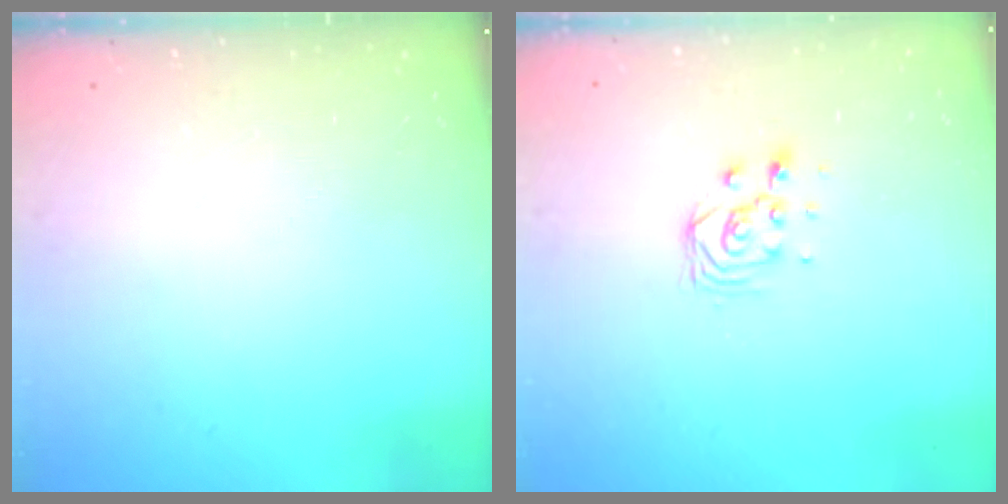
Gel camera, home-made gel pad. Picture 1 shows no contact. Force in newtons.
{"total": 4.7, "press": 4.6, "slide": 0.6}